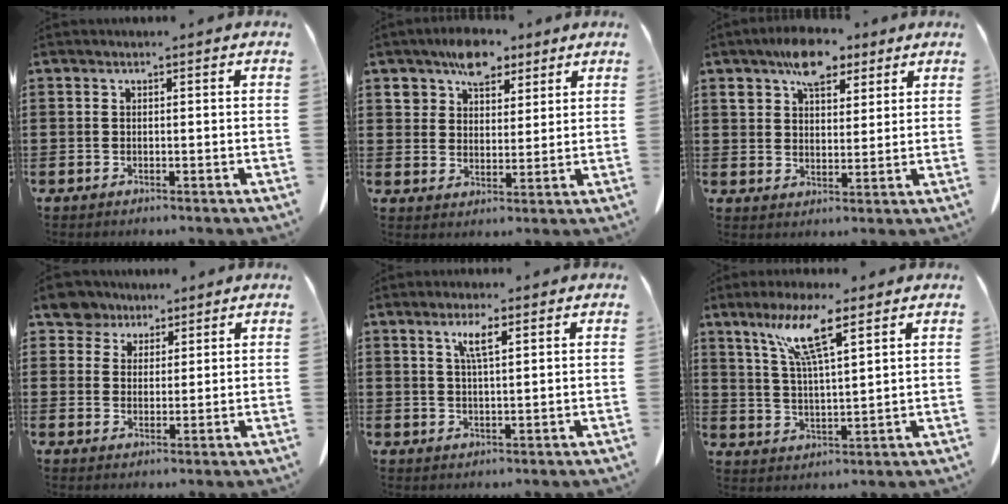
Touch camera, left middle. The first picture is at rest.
{"total": 7.1, "force": [5.3, 4.1, 2.4], "torque": [-0.054, -0.001, 0.097]}
{"total": 8.1, "force": [5.9, 4.0, 3.9], "torque": [-0.072, -0.005, 0.106]}
{"total": 5.0, "force": [4.1, 2.7, 0.8], "torque": [-0.032, -0.005, 0.076]}
{"total": 3.9, "force": [2.0, 0.7, 3.3], "torque": [-0.070, 0.004, 0.033]}
{"total": 8.9, "force": [5.7, 1.0, 6.7], "torque": [-0.146, -0.005, 0.099]}